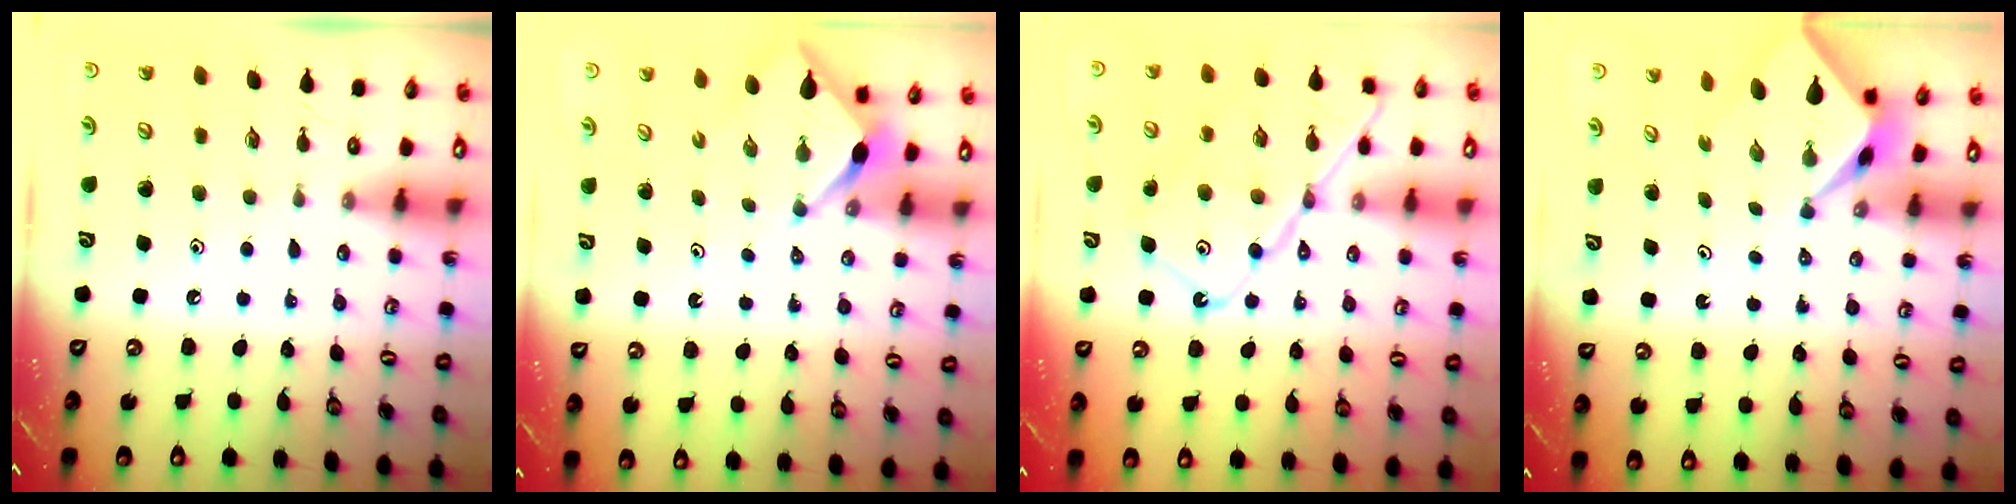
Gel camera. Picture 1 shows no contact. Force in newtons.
{"total": 3.2, "press": 3.2, "slide": 0.3}
{"total": 16.1, "press": 16.0, "slide": 1.6}
{"total": 2.4, "press": 2.4, "slide": 0.2}